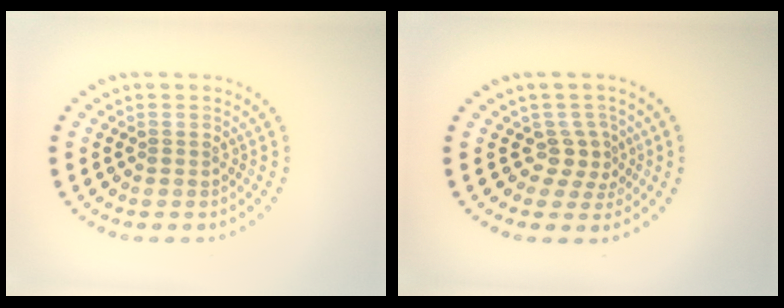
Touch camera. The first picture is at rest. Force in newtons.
{"total": 2.2, "press": 1.5, "slide": 1.7}